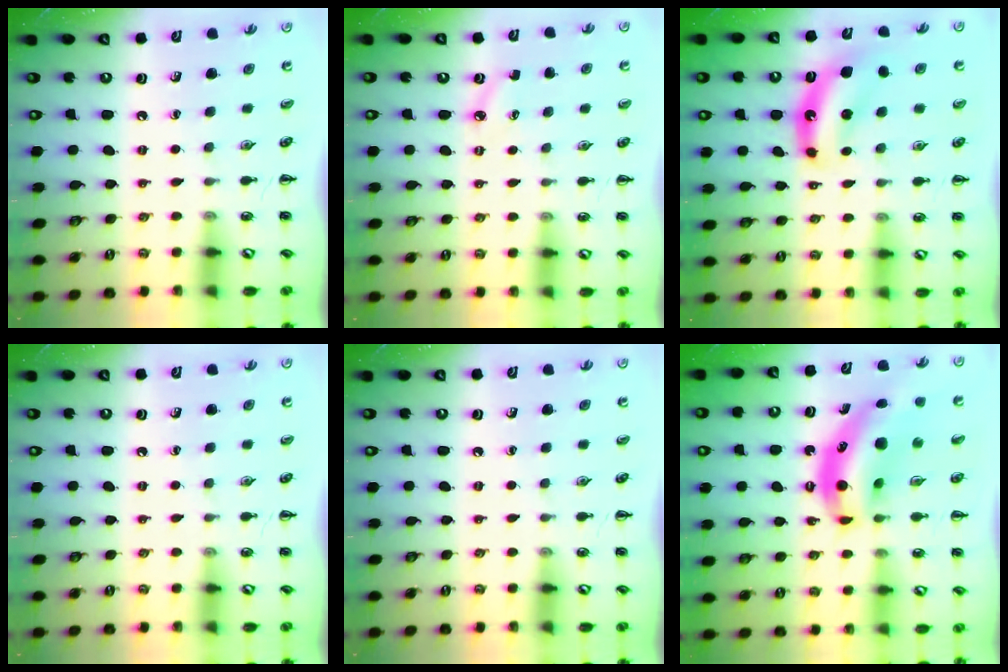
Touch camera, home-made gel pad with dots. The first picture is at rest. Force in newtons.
{"total": 2.8, "press": 2.7, "slide": 0.7}
{"total": 7.8, "press": 7.7, "slide": 1.4}
{"total": 0.0}
{"total": 0.0}
{"total": 12.7, "press": 12.4, "slide": 3.1}